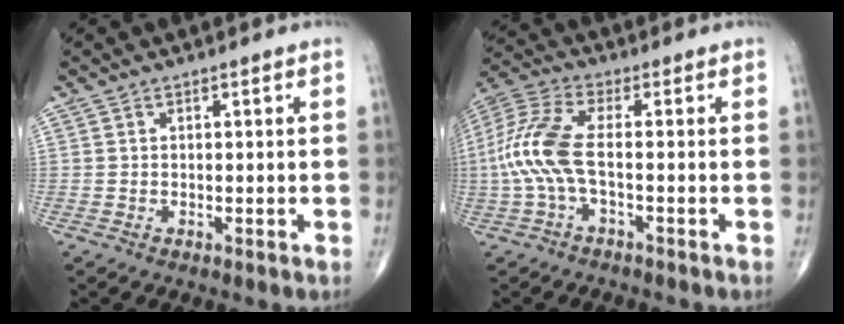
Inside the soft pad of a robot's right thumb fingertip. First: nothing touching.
{"total": 10.5, "force": [-1.4, 3.6, 9.7], "torque": [-0.245, 0.028, -0.034]}